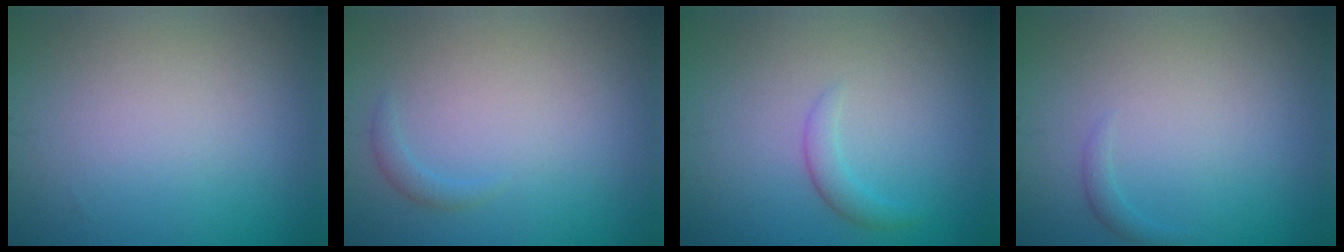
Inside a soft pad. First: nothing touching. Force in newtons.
{"total": 0.9, "press": 0.9, "slide": 0.0}
{"total": 1.5, "press": 1.5, "slide": 0.1}
{"total": 0.7, "press": 0.7, "slide": 0.1}